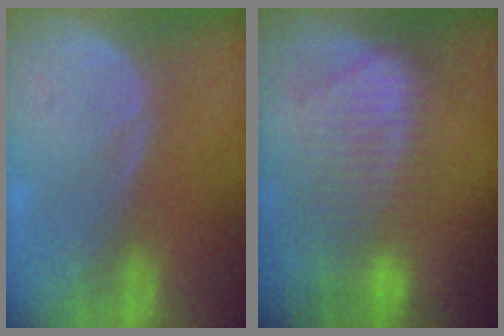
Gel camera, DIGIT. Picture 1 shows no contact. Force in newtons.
{"total": 9.3, "press": 8.1, "slide": 4.4}